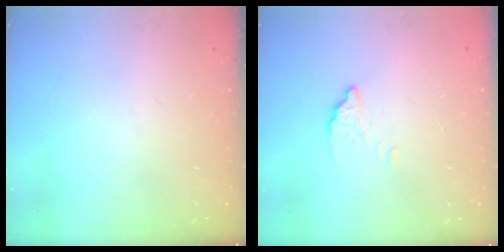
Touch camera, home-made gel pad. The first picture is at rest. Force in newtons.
{"total": 2.8, "press": 2.8, "slide": 0.2}